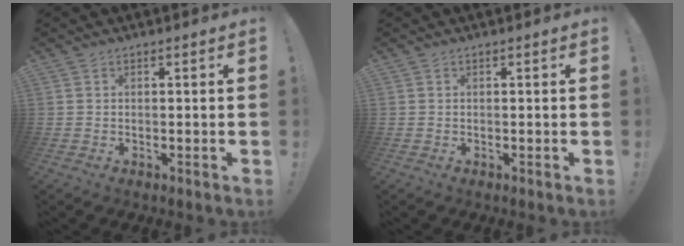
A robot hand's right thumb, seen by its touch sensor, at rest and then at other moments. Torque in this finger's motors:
{"motor_torque": [-0.05, -0.01, -0.02, 0.04, 0.00]}